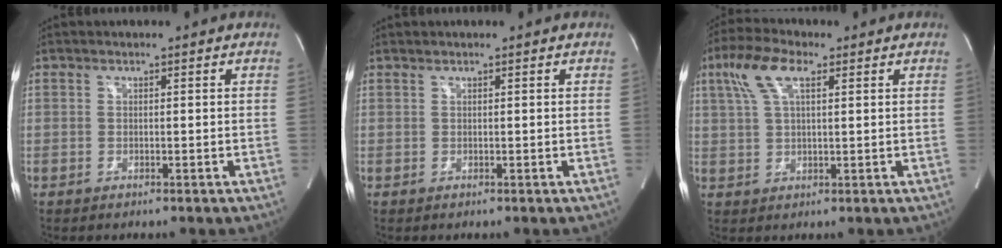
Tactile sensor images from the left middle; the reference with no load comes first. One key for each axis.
{"total": 0.0}
{"total": 7.2, "fx": 3.4, "fy": 2.4, "fz": 5.9, "tx": -0.133, "ty": 0.023, "tz": 0.066}